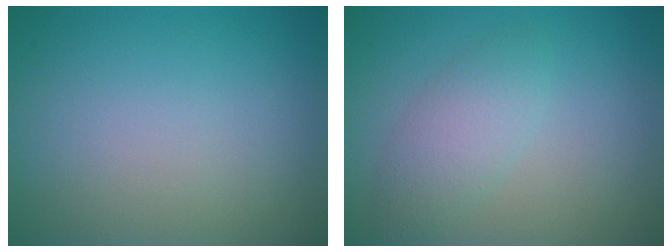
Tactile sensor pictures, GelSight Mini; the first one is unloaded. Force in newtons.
{"total": 2.7, "press": 2.7, "slide": 0.0}